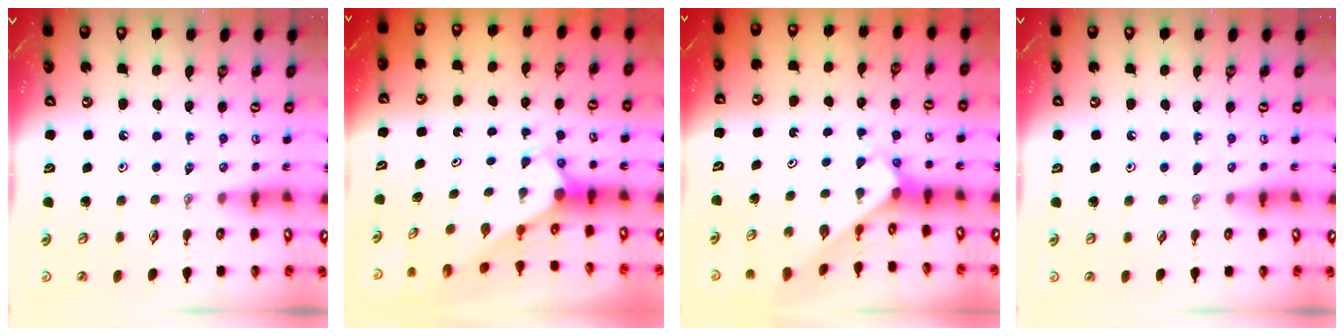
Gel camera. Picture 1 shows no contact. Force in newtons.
{"total": 3.2, "press": 3.2, "slide": 0.3}
{"total": 2.1, "press": 2.1, "slide": 0.2}
{"total": 2.8, "press": 2.8, "slide": 0.3}